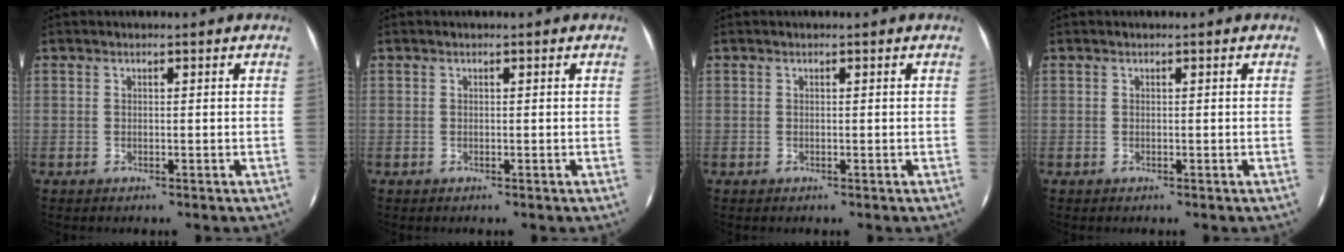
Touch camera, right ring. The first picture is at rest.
{"total": 0.0}
{"total": 0.0}
{"total": 0.0}